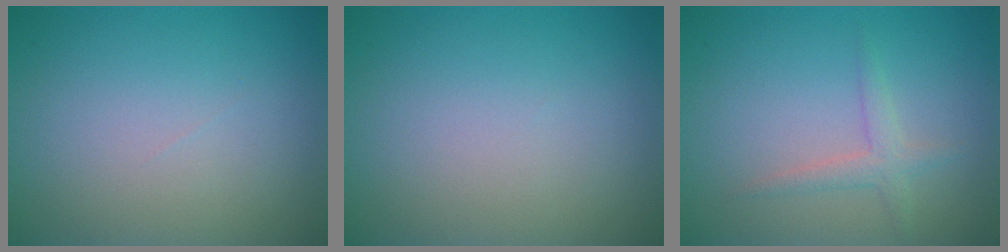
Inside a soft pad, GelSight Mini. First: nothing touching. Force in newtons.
{"total": 0.0}
{"total": 1.8, "press": 1.8, "slide": 0.0}